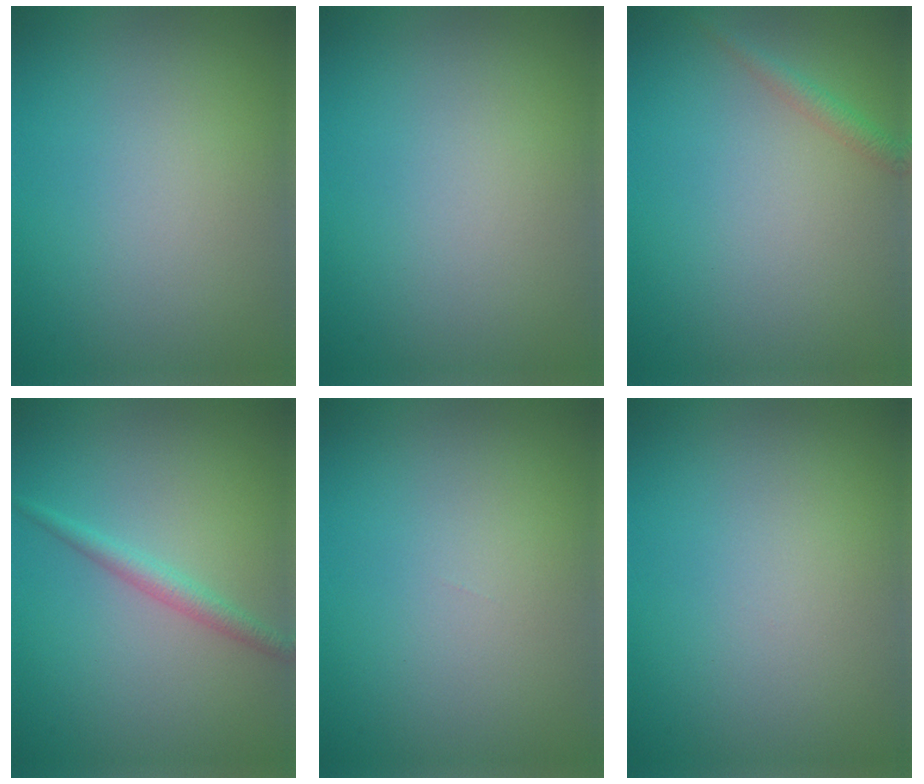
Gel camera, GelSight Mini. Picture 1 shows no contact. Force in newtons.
{"total": 0.0}
{"total": 1.4, "press": 1.4, "slide": 0.0}
{"total": 1.9, "press": 1.9, "slide": 0.1}
{"total": 0.0}
{"total": 0.0}